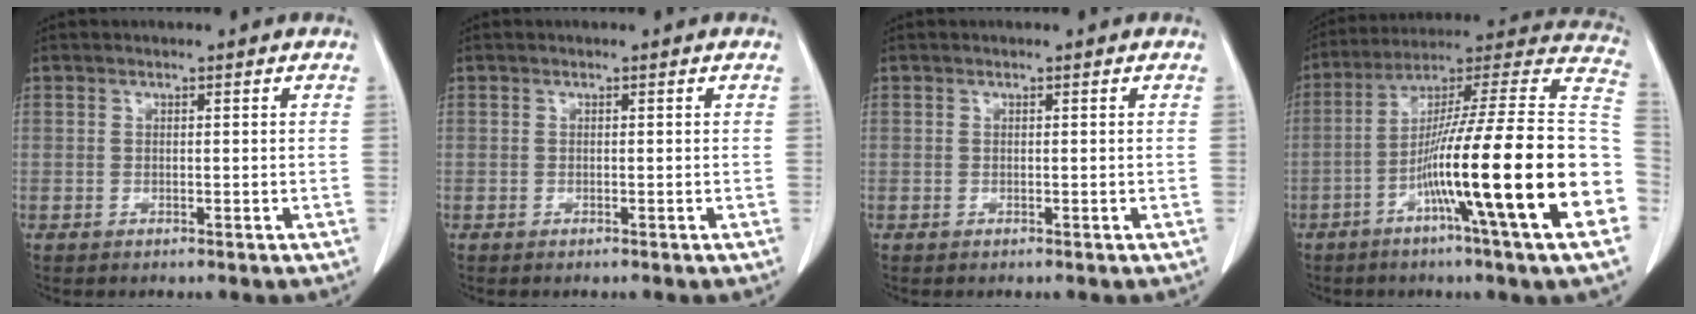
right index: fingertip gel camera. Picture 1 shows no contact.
{"total": 0.0}
{"total": 0.0}
{"total": 27.1, "force": [-7.8, -0.3, 26.0], "torque": [-0.329, -0.012, -0.144]}